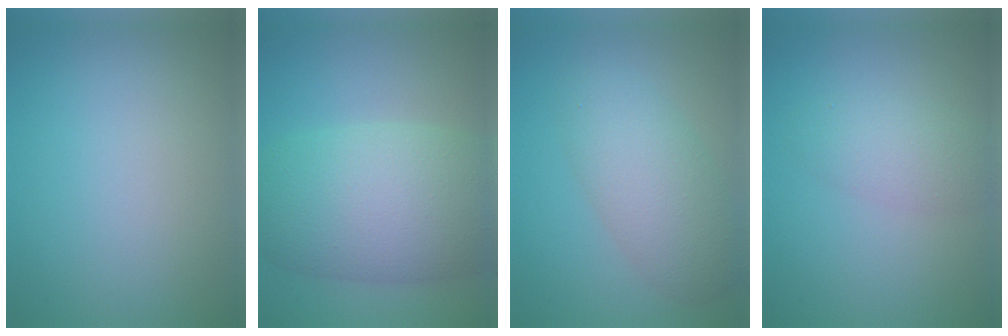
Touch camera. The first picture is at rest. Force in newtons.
{"total": 10.3, "press": 10.3, "slide": 0.4}
{"total": 5.5, "press": 5.5, "slide": 0.1}
{"total": 1.9, "press": 1.9, "slide": 0.1}